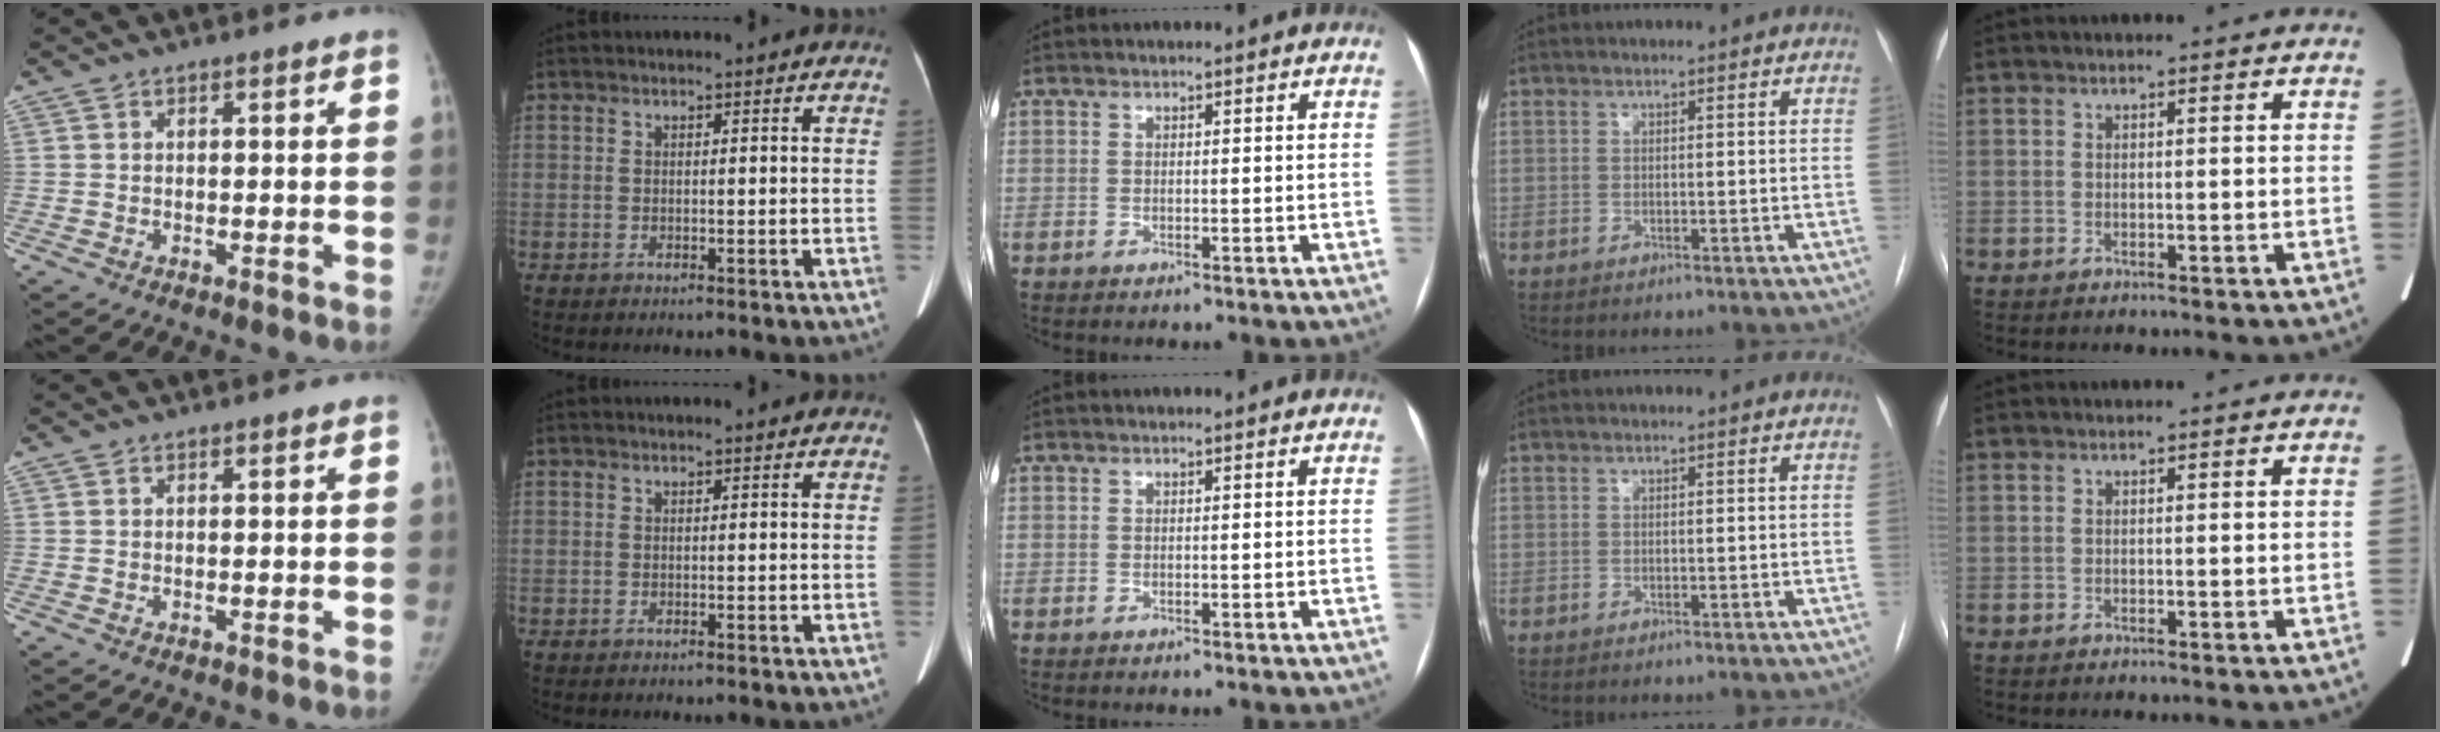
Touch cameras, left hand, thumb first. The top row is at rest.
{}